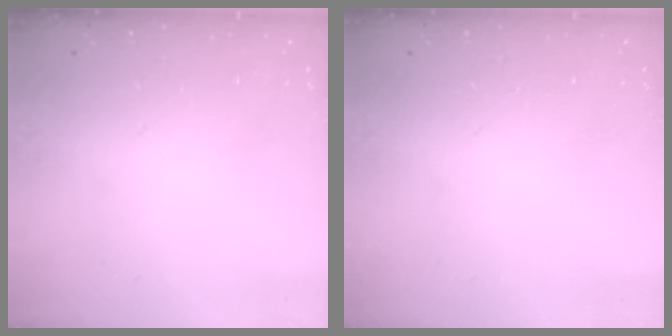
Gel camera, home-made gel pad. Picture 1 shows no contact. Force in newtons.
{"total": 0.0}